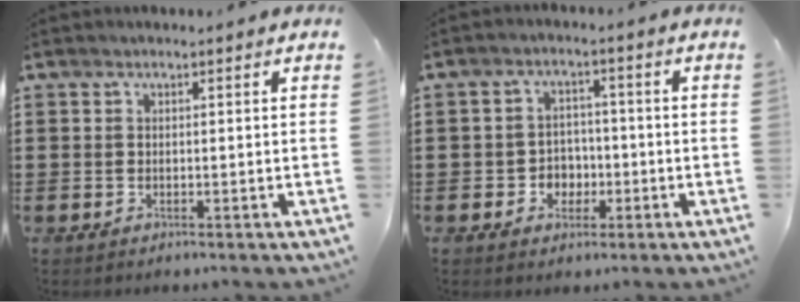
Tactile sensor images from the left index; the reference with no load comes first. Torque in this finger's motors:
{"motor_torque": [1.07, 1.07, 0.11, 0.02]}